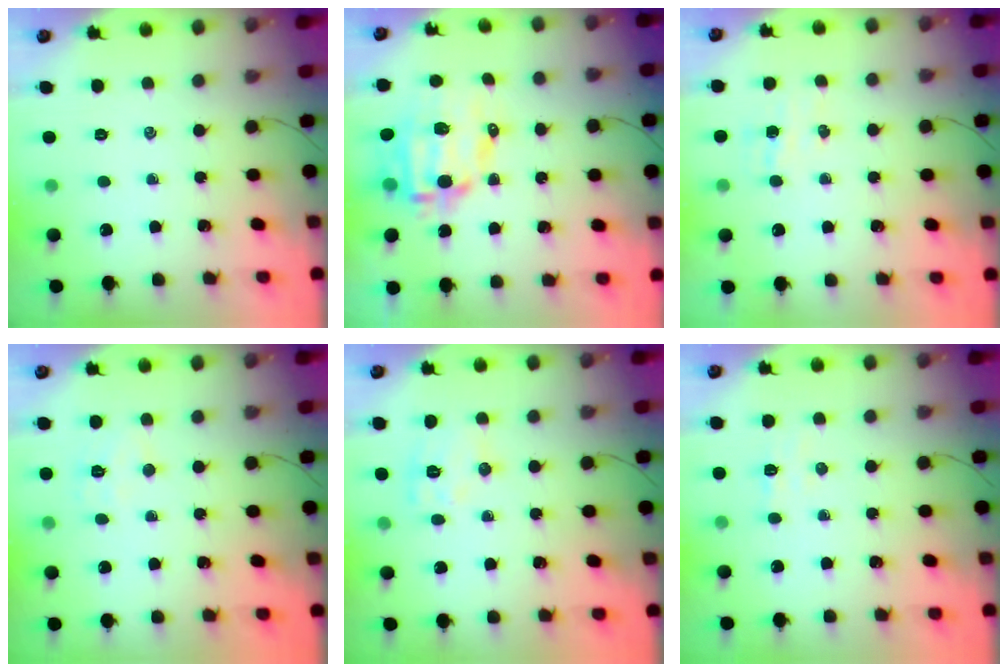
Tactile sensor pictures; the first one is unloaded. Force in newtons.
{"total": 12.0, "press": 11.8, "slide": 2.4}
{"total": 5.1, "press": 5.0, "slide": 1.2}
{"total": 5.7, "press": 5.7, "slide": 1.0}
{"total": 8.0, "press": 8.0, "slide": 0.3}
{"total": 4.5, "press": 4.3, "slide": 1.2}